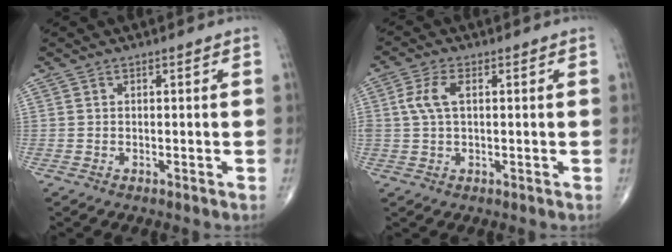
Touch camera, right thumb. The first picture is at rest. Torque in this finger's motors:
{"motor_torque": [0.43, 0.57, 1.55, 0.25, 0.59]}